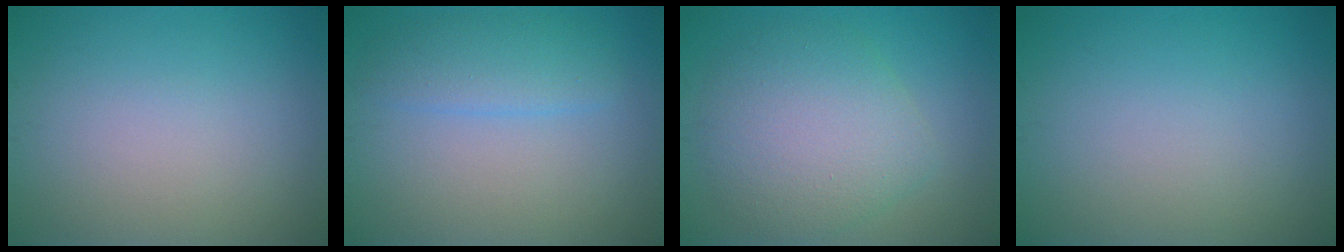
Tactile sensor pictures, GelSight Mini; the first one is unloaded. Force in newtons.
{"total": 2.9, "press": 2.9, "slide": 0.2}
{"total": 5.9, "press": 5.9, "slide": 0.2}
{"total": 0.0}